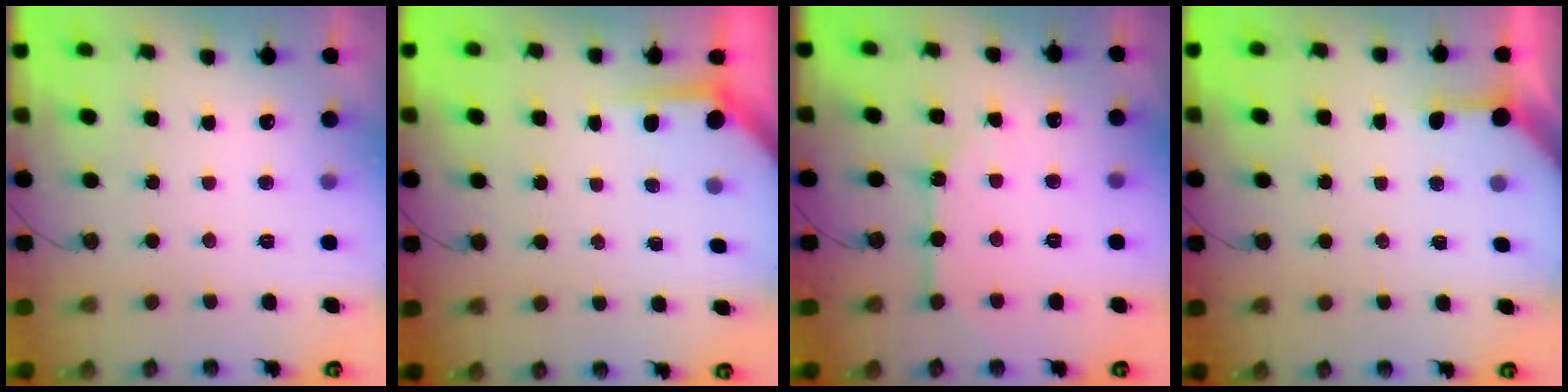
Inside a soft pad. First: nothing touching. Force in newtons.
{"total": 3.7, "press": 3.7, "slide": 0.4}
{"total": 8.5, "press": 8.5, "slide": 0.8}
{"total": 2.7, "press": 2.6, "slide": 0.3}